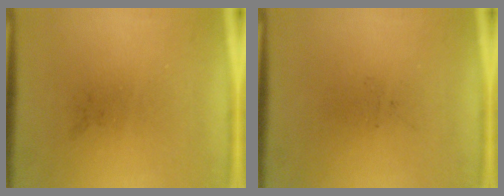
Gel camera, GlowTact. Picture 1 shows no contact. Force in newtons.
{"total": 0.0}